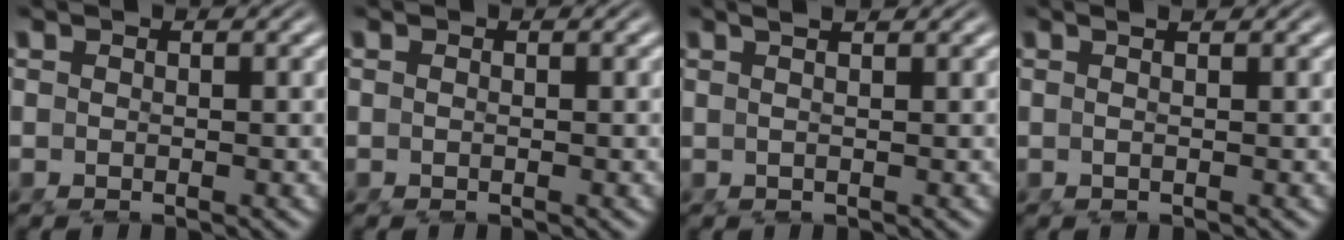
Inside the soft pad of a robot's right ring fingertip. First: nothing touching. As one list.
[{"total": 0.0}, {"total": 2.0, "force": [1.4, -0.4, 1.4], "torque": [-0.011, 0.012, 0.019]}, {"total": 1.4, "force": [0.7, -0.5, 1.2], "torque": [-0.010, 0.010, 0.006]}]